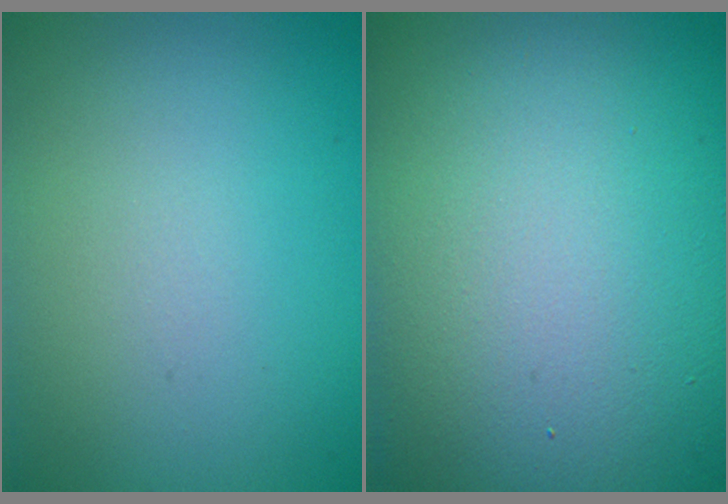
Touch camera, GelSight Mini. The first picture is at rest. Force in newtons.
{"total": 18.9, "press": 18.8, "slide": 1.2}